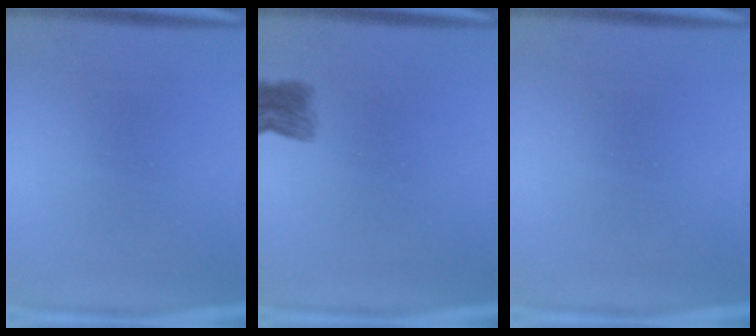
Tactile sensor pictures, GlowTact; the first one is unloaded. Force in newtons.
{"total": 4.5}
{"total": 0.0}